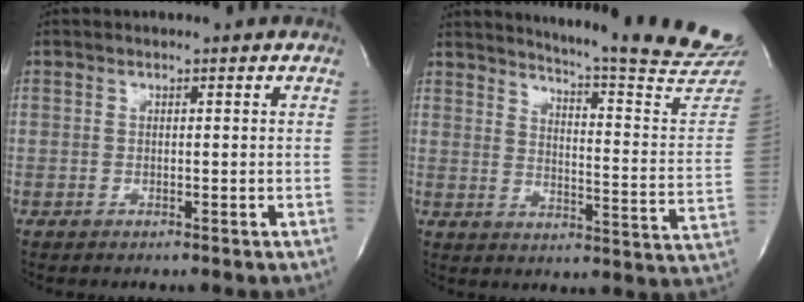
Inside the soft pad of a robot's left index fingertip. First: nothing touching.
{"total": 22.6, "force": [21.2, -0.5, 7.9], "torque": [-0.116, -0.133, 0.249]}